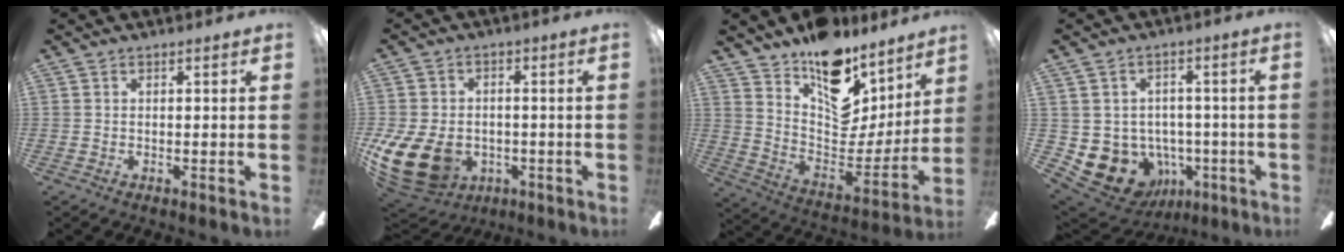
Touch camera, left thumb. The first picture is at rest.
{"total": 15.6, "force": [-4.3, 11.2, 9.9], "torque": [-0.212, 0.016, -0.071]}
{"total": 16.4, "force": [11.9, 8.5, 7.3], "torque": [-0.106, -0.104, 0.210]}
{"total": 11.1, "force": [-4.6, 8.9, 4.8], "torque": [-0.109, 0.016, -0.073]}